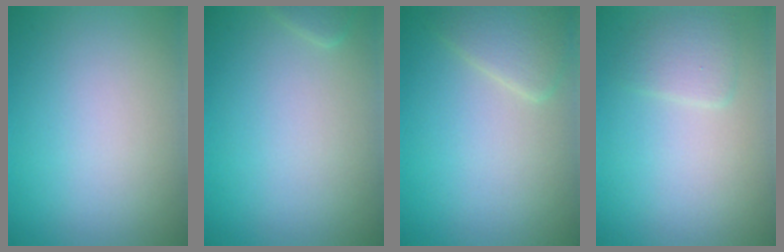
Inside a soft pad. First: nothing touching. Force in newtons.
{"total": 0.8, "press": 0.8, "slide": 0.0}
{"total": 2.6, "press": 2.6, "slide": 0.1}
{"total": 1.8, "press": 1.8, "slide": 0.1}